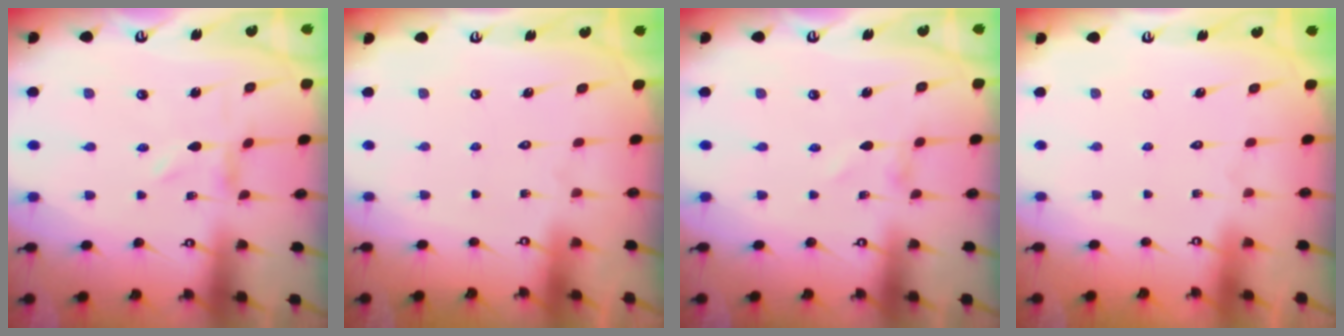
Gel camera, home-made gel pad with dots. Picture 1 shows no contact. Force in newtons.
{"total": 1.5, "press": 1.5, "slide": 0.1}
{"total": 1.0, "press": 1.0, "slide": 0.1}
{"total": 1.7, "press": 1.7, "slide": 0.1}